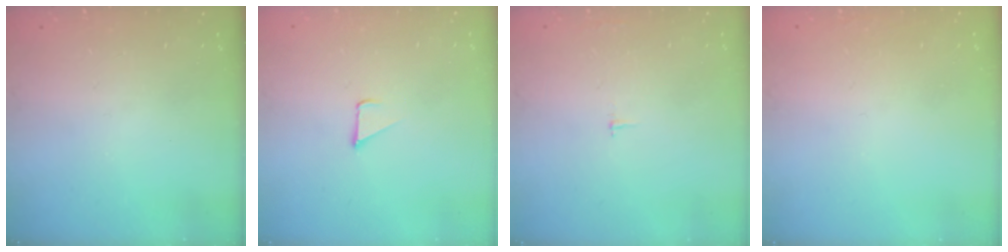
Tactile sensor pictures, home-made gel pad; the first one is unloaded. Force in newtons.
{"total": 1.7, "press": 1.7, "slide": 0.1}
{"total": 1.8, "press": 1.8, "slide": 0.1}
{"total": 1.6, "press": 1.6, "slide": 0.1}